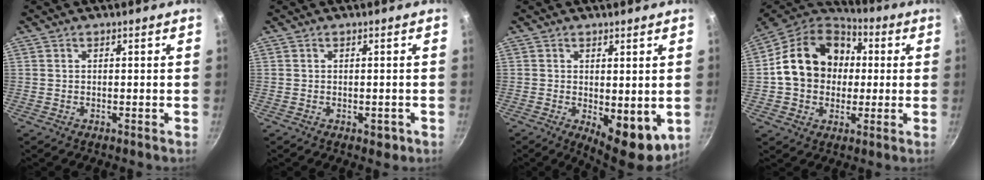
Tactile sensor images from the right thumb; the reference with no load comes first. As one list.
[{"total": 0.5, "force": [-0.3, 0.3, 0.3], "torque": [-0.003, 0.001, -0.005]}, {"total": 8.7, "force": [-0.8, 4.1, 7.6], "torque": [-0.085, -0.012, 0.001]}, {"total": 18.8, "force": [2.0, 15.2, 10.9], "torque": [-0.163, 0.031, 0.024]}]